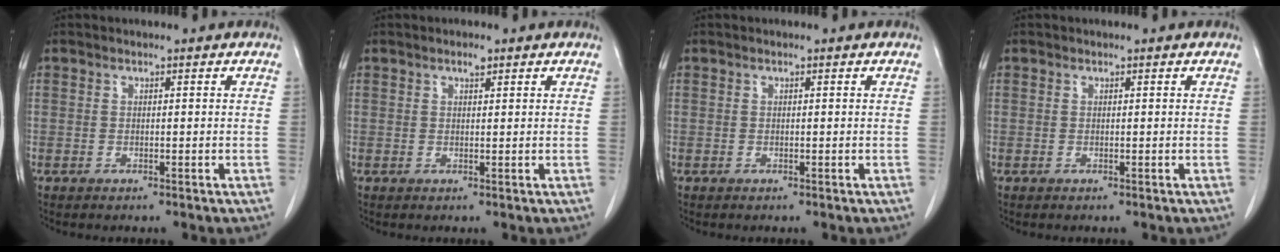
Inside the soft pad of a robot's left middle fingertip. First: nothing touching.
{"total": 1.0, "force": [0.7, 0.4, 0.7], "torque": [-0.014, 0.001, 0.011]}
{"total": 0.0}
{"total": 0.0}